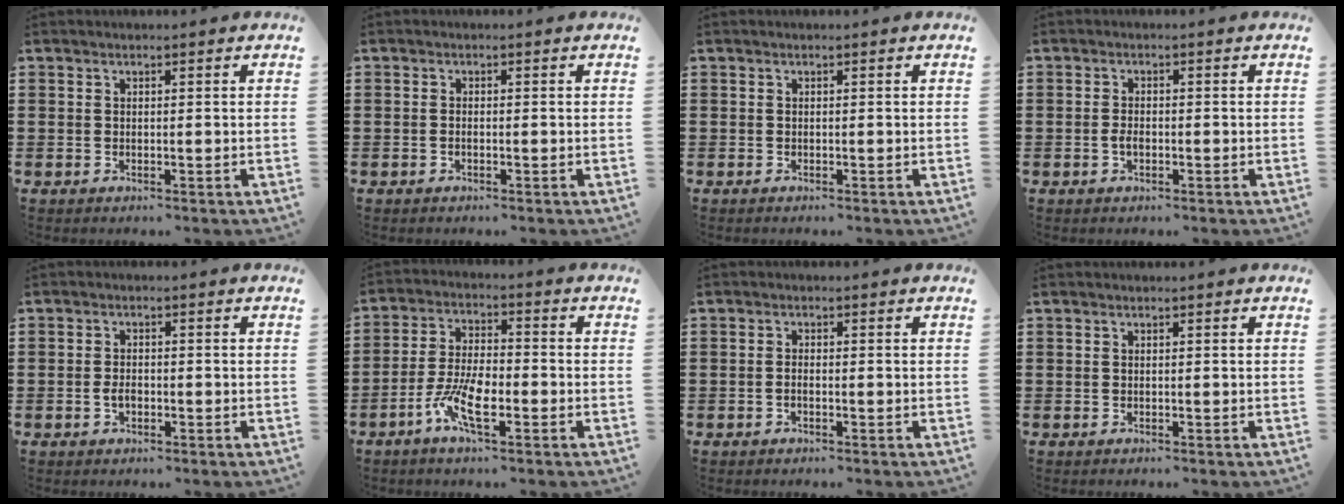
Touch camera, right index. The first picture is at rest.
{"total": 0.5, "force": [-0.4, 0.1, 0.4], "torque": [-0.008, -0.004, -0.005]}
{"total": 0.0}
{"total": 1.6, "force": [-0.6, 0.7, 1.3], "torque": [-0.034, -0.007, -0.012]}
{"total": 1.9, "force": [-0.7, 0.8, 1.5], "torque": [-0.038, -0.006, -0.014]}
{"total": 7.6, "force": [-3.4, 2.3, 6.3], "torque": [-0.150, -0.014, -0.070]}
{"total": 0.8, "force": [-0.6, 0.1, 0.6], "torque": [-0.013, -0.006, -0.009]}
{"total": 0.0}